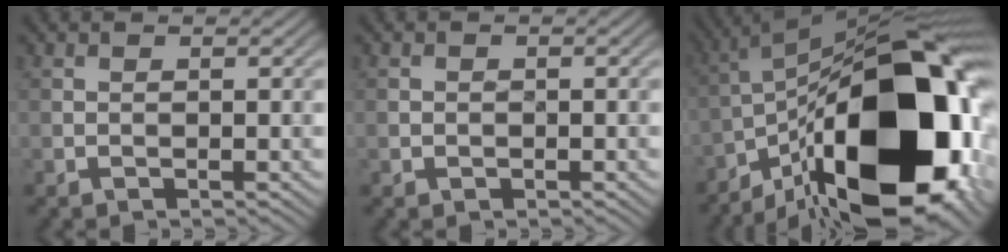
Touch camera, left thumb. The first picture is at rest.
{"total": 0.7, "force": [-0.2, 0.7, 0.2], "torque": [0.000, -0.004, -0.006]}
{"total": 23.0, "force": [-9.5, 10.4, 18.2], "torque": [-0.306, -0.017, -0.144]}